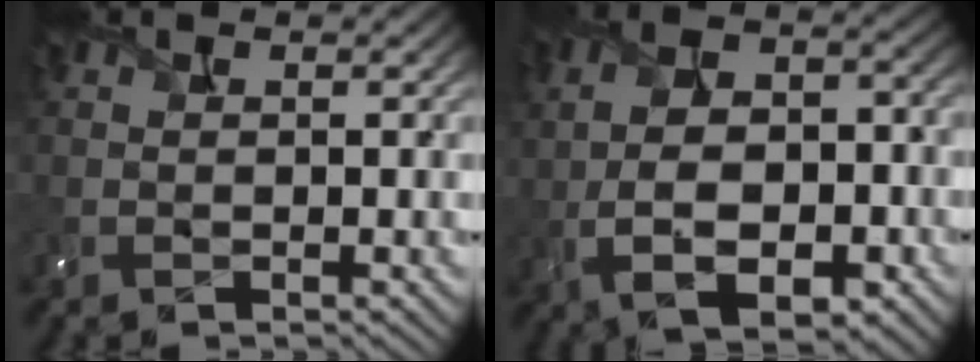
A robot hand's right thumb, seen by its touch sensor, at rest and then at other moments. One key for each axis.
{"total": 10.8, "fx": -2.3, "fy": 5.7, "fz": 8.8, "tx": -0.174, "ty": -0.013, "tz": -0.031}